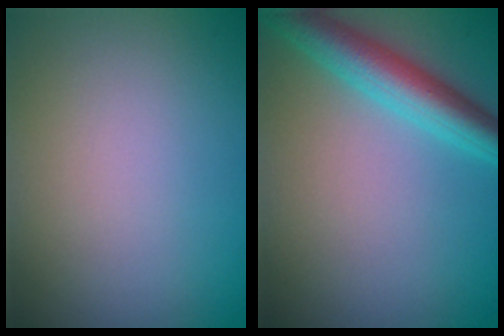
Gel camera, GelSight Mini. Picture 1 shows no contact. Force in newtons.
{"total": 5.0, "press": 5.0, "slide": 0.2}